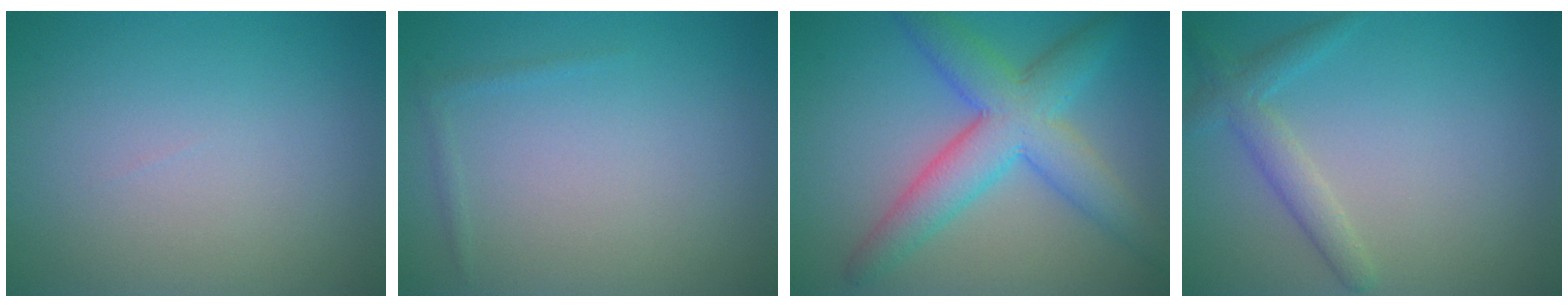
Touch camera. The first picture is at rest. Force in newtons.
{"total": 0.6, "press": 0.6, "slide": 0.1}
{"total": 6.9, "press": 6.9, "slide": 0.2}
{"total": 2.5, "press": 2.5, "slide": 0.1}